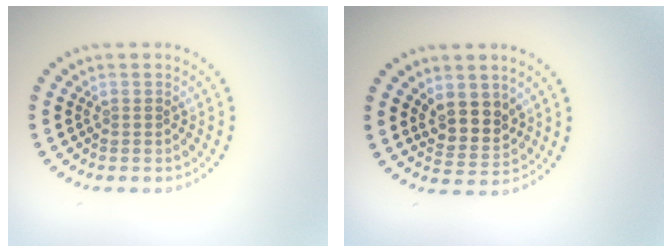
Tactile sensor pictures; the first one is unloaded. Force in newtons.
{"total": 3.3, "press": 2.9, "slide": 1.5}